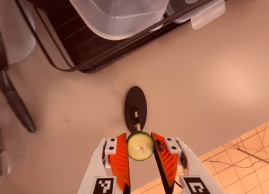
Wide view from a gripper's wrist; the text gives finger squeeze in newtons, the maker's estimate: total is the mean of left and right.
{"total": 7.4, "left": 7.0, "right": 7.8}